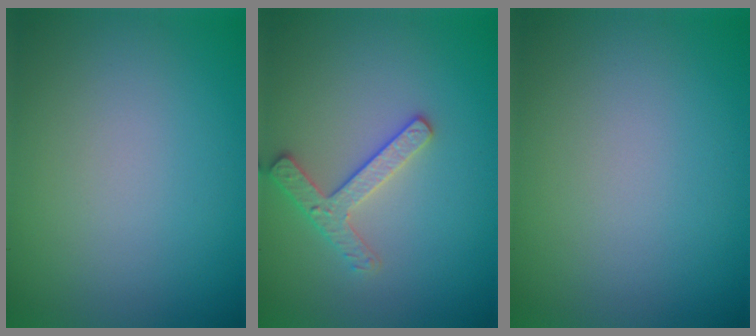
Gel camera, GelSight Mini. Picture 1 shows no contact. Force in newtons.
{"total": 2.5, "press": 2.4, "slide": 0.3}
{"total": 0.0}